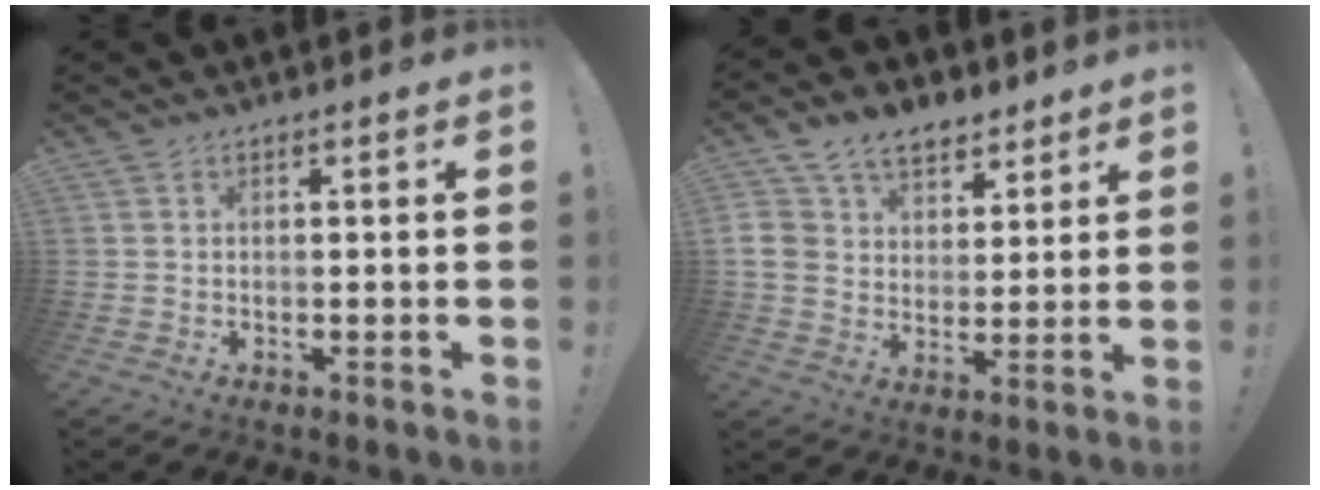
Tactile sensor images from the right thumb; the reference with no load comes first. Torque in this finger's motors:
{"motor_torque": [1.04, 1.05, 0.11, 0.10, 0.17]}